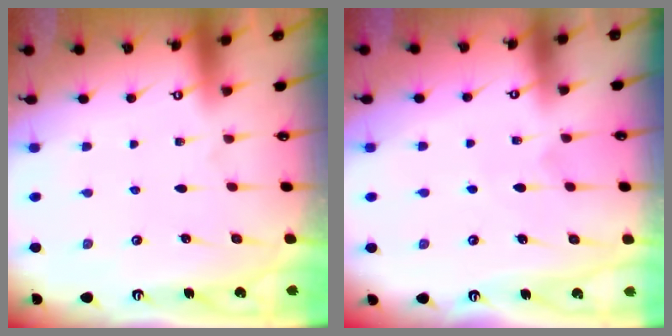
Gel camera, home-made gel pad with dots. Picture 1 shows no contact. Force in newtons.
{"total": 4.7, "press": 4.7, "slide": 0.6}